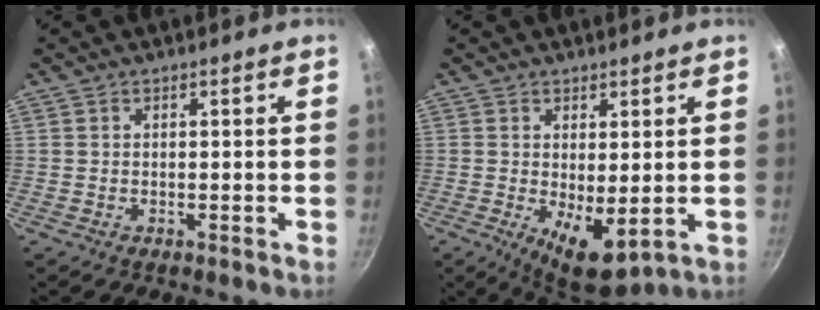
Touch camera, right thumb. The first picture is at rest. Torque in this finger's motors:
{"motor_torque": [-0.22, 0.68, 1.05, 0.03, 0.09]}